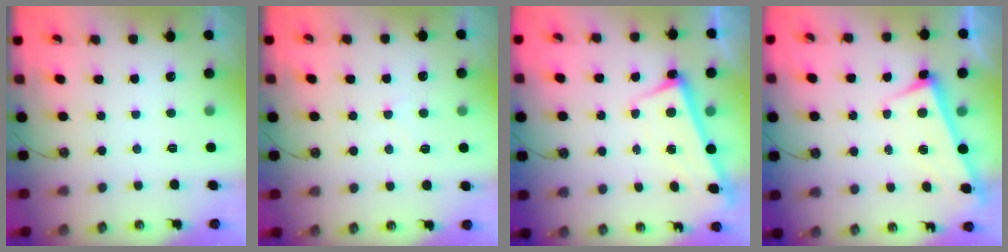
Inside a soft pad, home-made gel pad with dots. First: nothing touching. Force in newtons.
{"total": 1.9, "press": 1.8, "slide": 0.3}
{"total": 2.6, "press": 2.6, "slide": 0.5}
{"total": 2.9, "press": 2.8, "slide": 0.5}